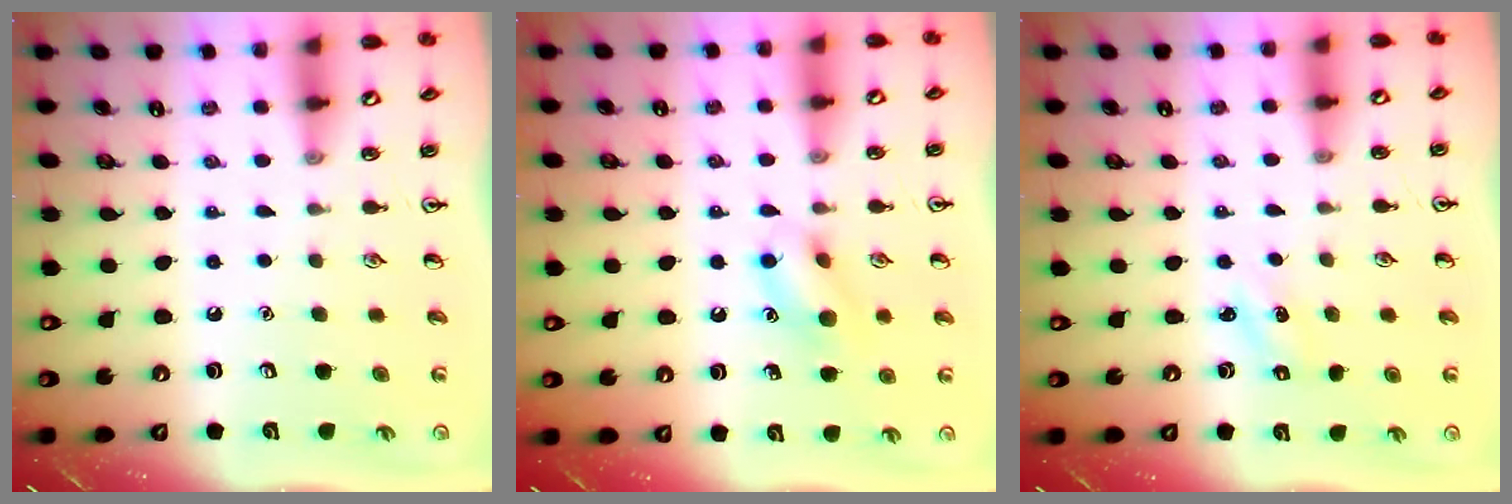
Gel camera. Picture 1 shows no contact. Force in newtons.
{"total": 10.4, "press": 10.3, "slide": 1.4}
{"total": 1.2, "press": 1.1, "slide": 0.4}